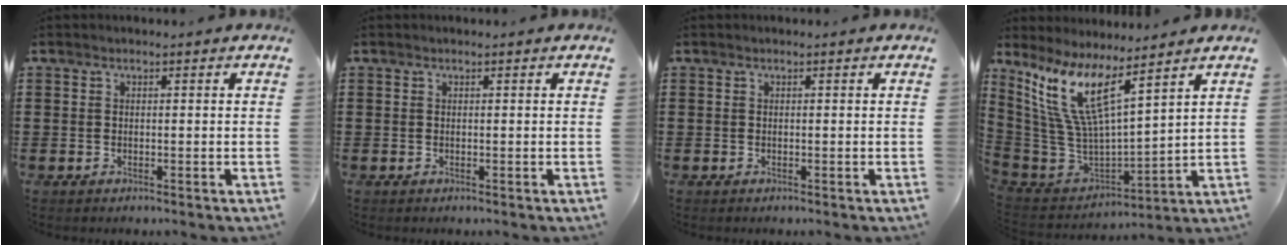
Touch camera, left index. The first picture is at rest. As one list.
[{"total": 0.0}, {"total": 0.0}, {"total": 12.0, "force": [6.6, 3.1, 9.6], "torque": [-0.228, -0.054, 0.112]}]